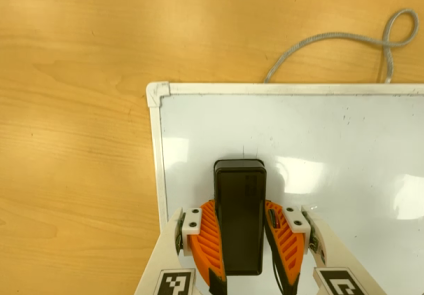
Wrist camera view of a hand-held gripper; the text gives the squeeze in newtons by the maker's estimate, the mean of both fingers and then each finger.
{"total": 11.1, "left": 10.8, "right": 11.4}